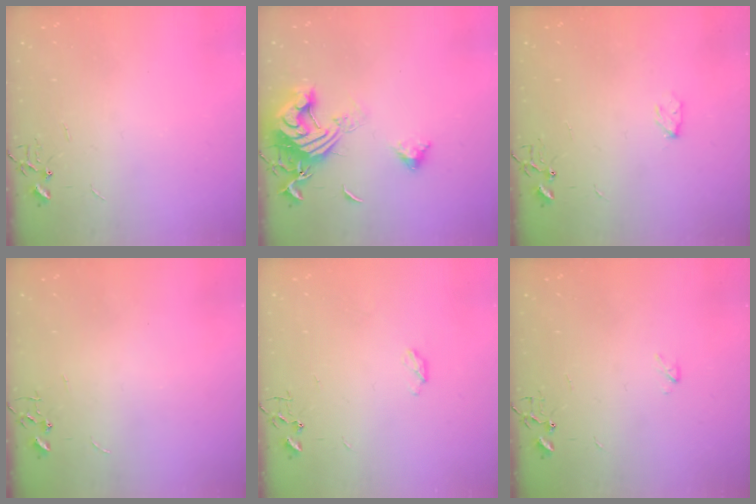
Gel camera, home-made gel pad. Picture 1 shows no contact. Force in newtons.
{"total": 15.3, "press": 15.2, "slide": 1.7}
{"total": 3.9, "press": 3.8, "slide": 0.5}
{"total": 0.0}
{"total": 2.8, "press": 2.8, "slide": 0.5}
{"total": 2.2, "press": 2.2, "slide": 0.4}